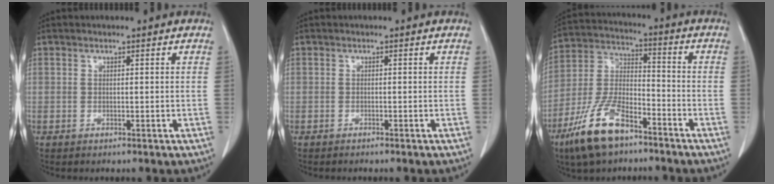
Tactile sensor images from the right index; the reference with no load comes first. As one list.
[{"total": 1.0, "force": [-0.9, 0.0, 0.5], "torque": [-0.010, -0.001, -0.010]}, {"total": 13.0, "force": [-8.5, 4.8, 8.6], "torque": [-0.187, -0.008, -0.165]}]